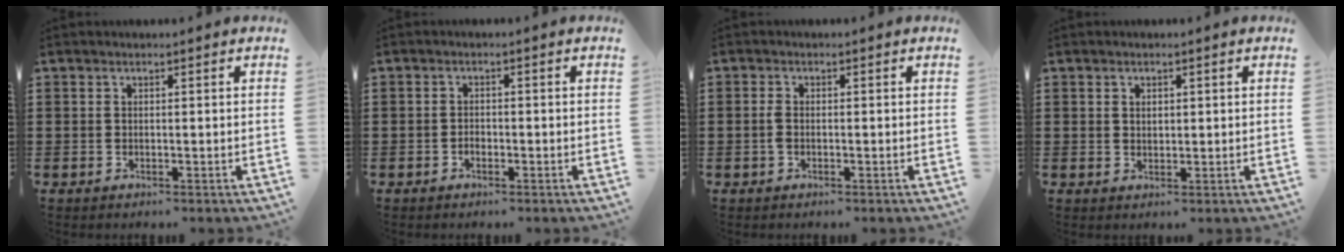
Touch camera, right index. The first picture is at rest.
{"total": 1.2, "force": [-0.6, 0.7, 0.7], "torque": [-0.017, -0.001, -0.012]}
{"total": 1.5, "force": [-0.4, 0.7, 1.3], "torque": [-0.034, -0.004, -0.009]}
{"total": 3.0, "force": [2.0, 2.2, 0.4], "torque": [-0.016, 0.008, 0.038]}